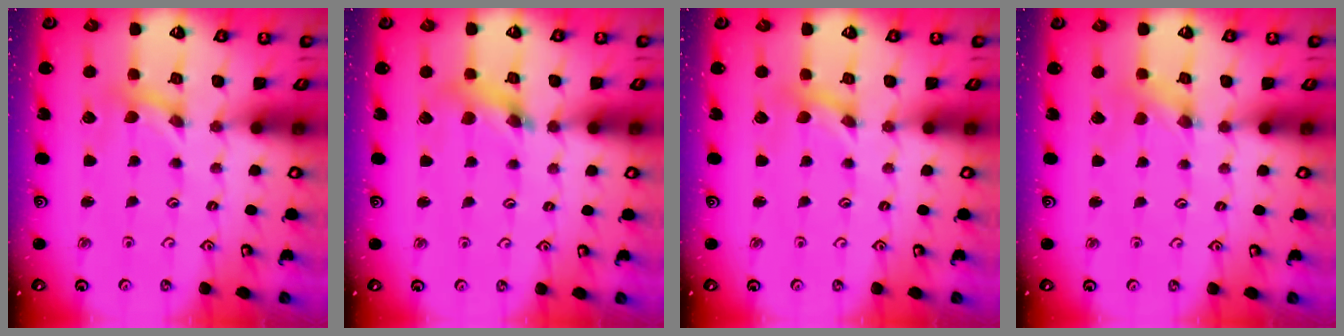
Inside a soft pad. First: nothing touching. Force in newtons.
{"total": 7.1, "press": 7.0, "slide": 0.8}
{"total": 0.0}
{"total": 0.0}